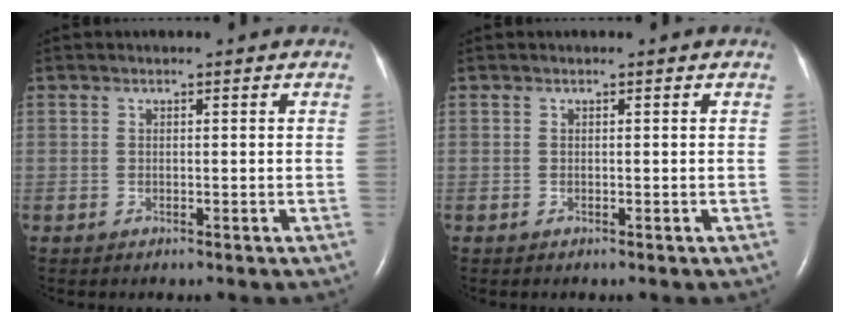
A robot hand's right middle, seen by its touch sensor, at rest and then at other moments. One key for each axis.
{"total": 0.0}